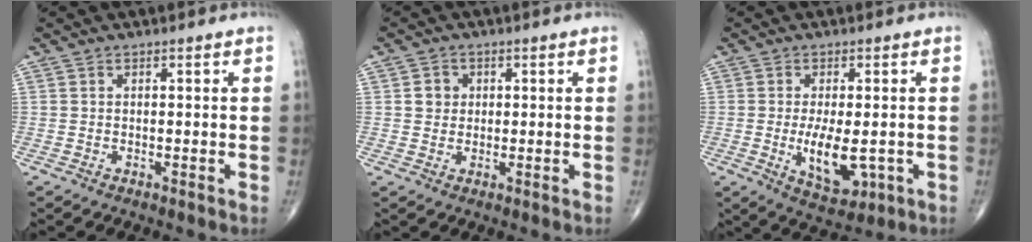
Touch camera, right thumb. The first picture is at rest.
{"total": 3.0, "force": [0.6, 2.7, 1.0], "torque": [0.000, 0.001, 0.007]}
{"total": 8.7, "force": [-1.6, 4.0, 7.6], "torque": [-0.118, -0.016, -0.015]}